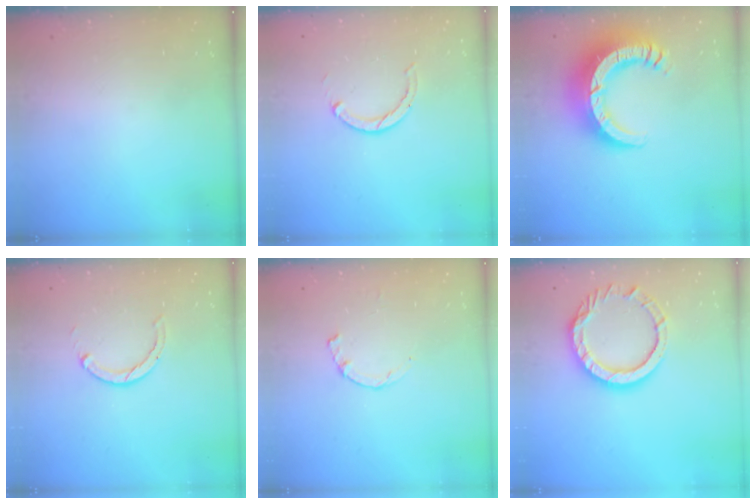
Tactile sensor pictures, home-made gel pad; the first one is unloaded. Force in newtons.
{"total": 2.2, "press": 2.2, "slide": 0.3}
{"total": 15.0, "press": 14.9, "slide": 1.6}
{"total": 2.0, "press": 2.0, "slide": 0.3}
{"total": 1.2, "press": 1.1, "slide": 0.3}
{"total": 12.3, "press": 12.3, "slide": 0.8}